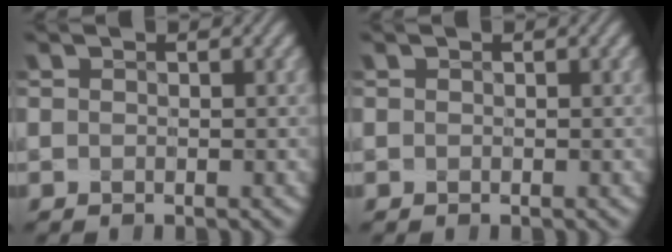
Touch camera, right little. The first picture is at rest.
{"total": 0.0}